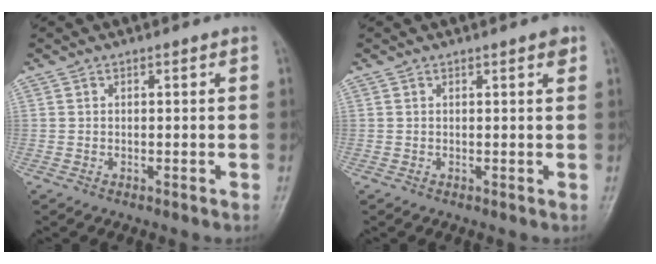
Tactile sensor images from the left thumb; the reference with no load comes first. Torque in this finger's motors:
{"motor_torque": [0.20, -0.12, 0.06, 0.01, 0.00]}